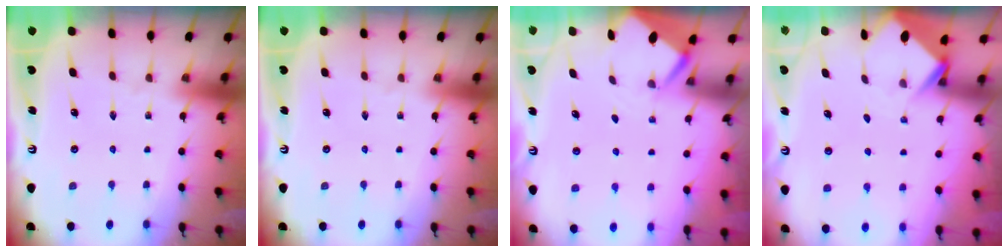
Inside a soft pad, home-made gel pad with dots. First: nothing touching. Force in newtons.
{"total": 0.0}
{"total": 2.6, "press": 2.6, "slide": 0.0}
{"total": 4.0, "press": 4.0, "slide": 0.2}